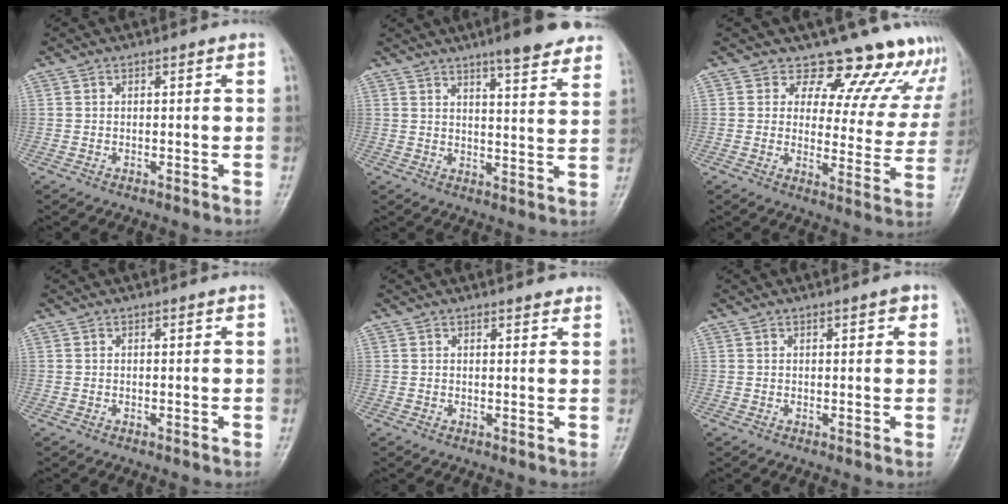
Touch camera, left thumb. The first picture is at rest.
{"total": 12.1, "force": [9.2, 2.0, 7.6], "torque": [-0.077, -0.041, 0.112]}
{"total": 15.0, "force": [13.6, 5.9, 2.7], "torque": [0.023, -0.105, 0.140]}
{"total": 0.0}
{"total": 1.7, "force": [1.5, 0.5, 0.6], "torque": [-0.003, -0.006, 0.018]}
{"total": 1.7, "force": [0.9, 0.6, 1.3], "torque": [-0.014, -0.001, 0.010]}